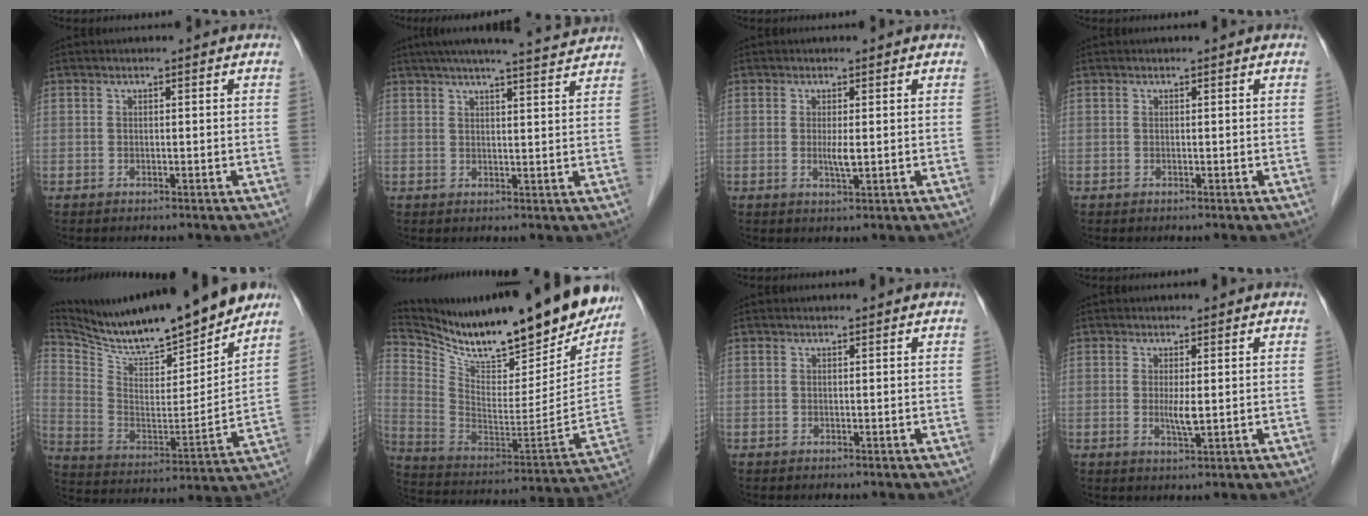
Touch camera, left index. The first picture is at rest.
{"total": 12.5, "force": [11.3, 0.1, 5.3], "torque": [-0.084, 0.016, 0.146]}
{"total": 2.0, "force": [0.1, 0.2, 2.0], "torque": [-0.041, -0.005, 0.003]}
{"total": 0.0}
{"total": 20.7, "force": [18.7, 2.3, 8.6], "torque": [-0.163, -0.027, 0.303]}
{"total": 27.9, "force": [23.6, 5.8, 13.8], "torque": [-0.239, -0.056, 0.351]}
{"total": 0.7, "force": [0.6, 0.0, 0.2], "torque": [-0.005, 0.006, 0.010]}
{"total": 2.4, "force": [0.2, 0.3, 2.4], "torque": [-0.049, -0.006, 0.006]}